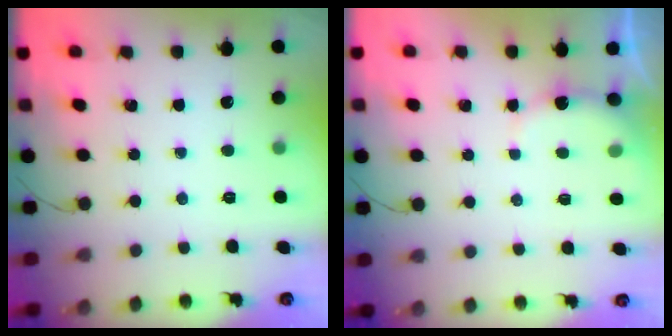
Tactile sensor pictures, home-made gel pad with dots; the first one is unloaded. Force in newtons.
{"total": 5.7, "press": 5.7, "slide": 1.0}